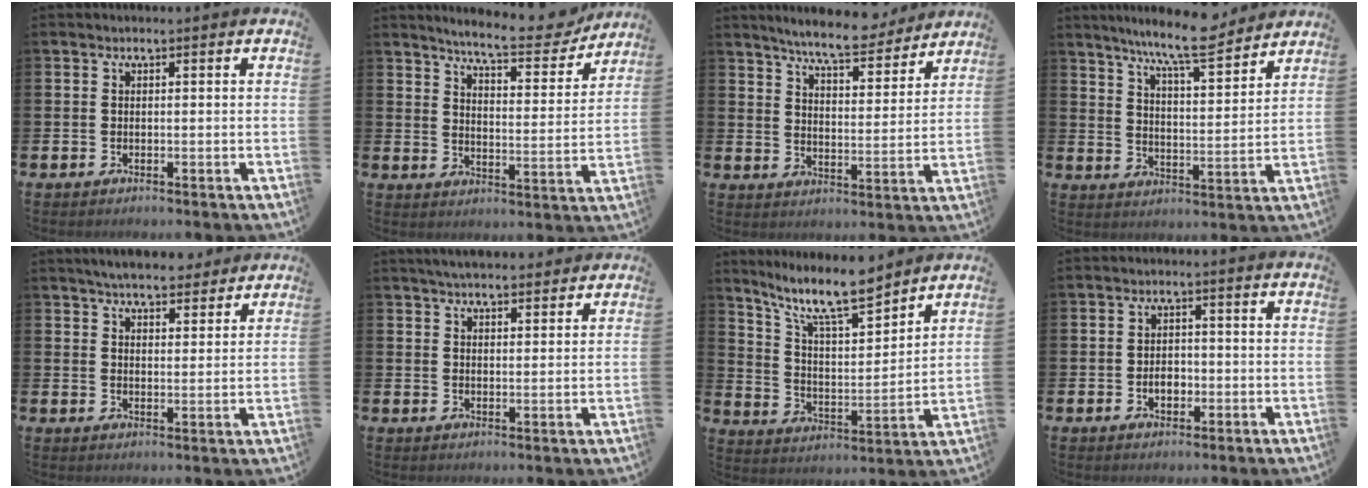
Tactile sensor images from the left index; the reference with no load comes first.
{"total": 7.7, "force": [7.3, 0.8, 2.5], "torque": [-0.066, -0.047, 0.124]}
{"total": 7.8, "force": [7.5, 0.8, 2.3], "torque": [-0.059, -0.044, 0.131]}
{"total": 9.1, "force": [8.2, 0.5, 3.7], "torque": [-0.086, -0.048, 0.144]}
{"total": 5.6, "force": [5.4, 1.0, 1.2], "torque": [-0.028, -0.022, 0.097]}
{"total": 4.0, "force": [3.9, 0.8, 0.9], "torque": [-0.025, -0.010, 0.071]}
{"total": 11.3, "force": [9.7, 2.2, 5.4], "torque": [-0.127, -0.052, 0.171]}
{"total": 2.7, "force": [-0.7, 1.9, 1.8], "torque": [-0.027, 0.000, -0.018]}